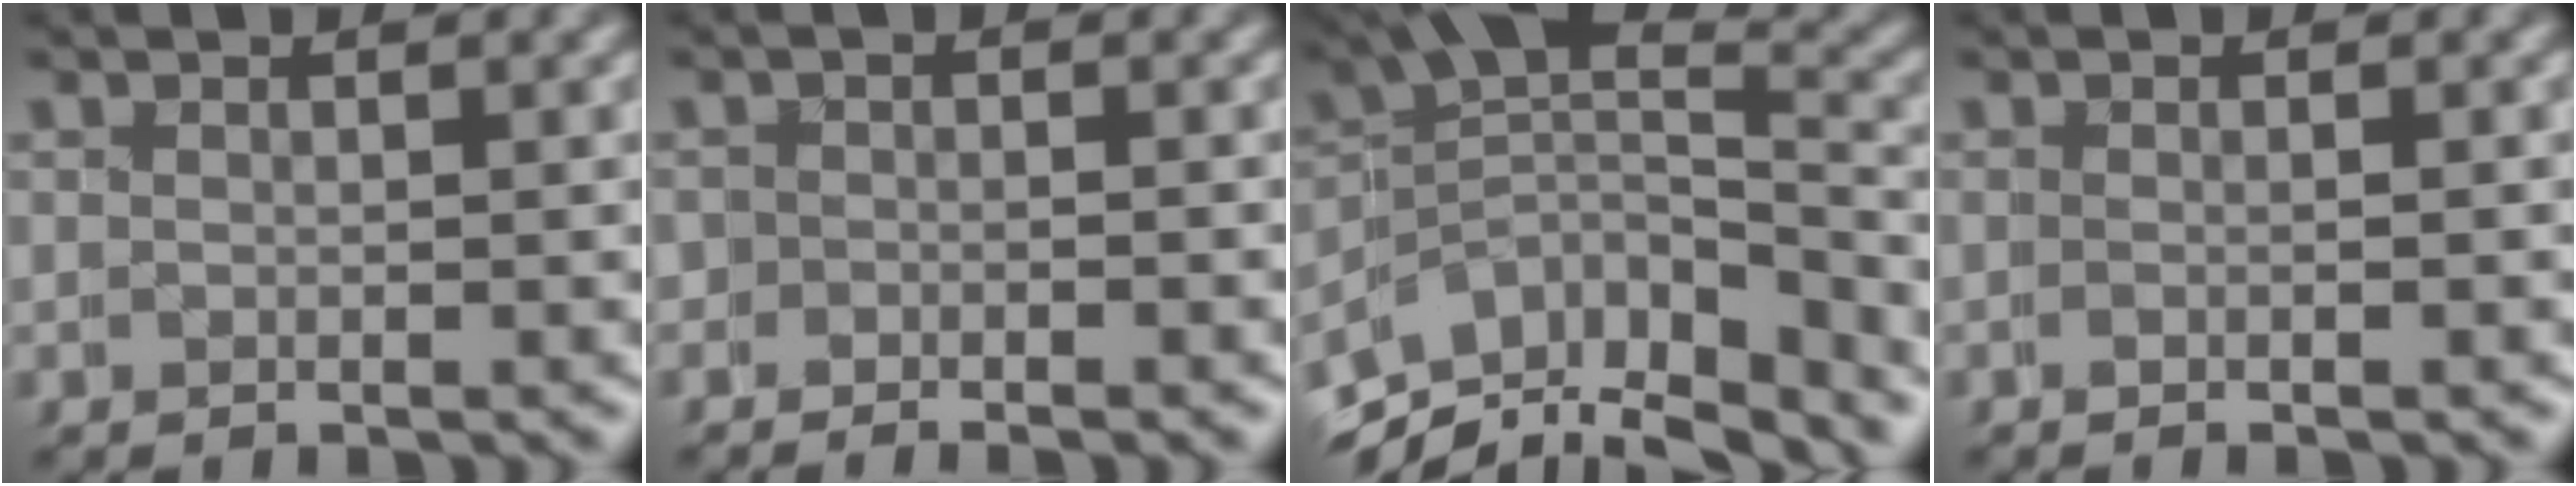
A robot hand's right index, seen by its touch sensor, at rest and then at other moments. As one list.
[{"total": 2.3, "force": [-1.2, 1.7, 1.1], "torque": [-0.011, 0.013, -0.031]}, {"total": 12.3, "force": [-5.0, 7.8, 8.0], "torque": [-0.131, -0.018, -0.080]}, {"total": 1.2, "force": [-0.4, -0.3, 1.1], "torque": [-0.001, 0.012, -0.012]}]